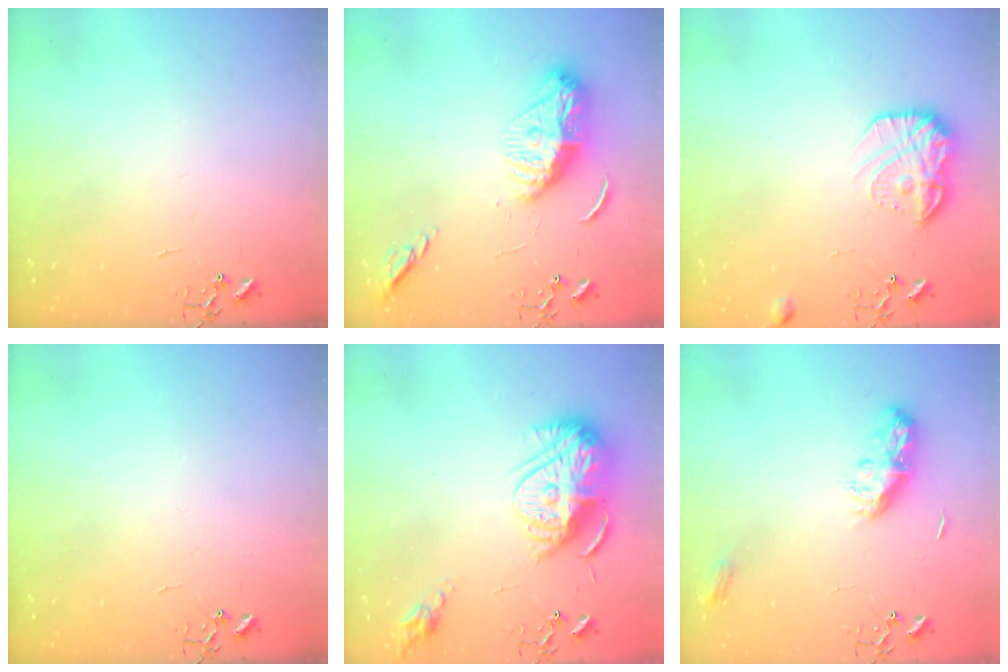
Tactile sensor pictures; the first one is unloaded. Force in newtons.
{"total": 13.7, "press": 13.6, "slide": 1.2}
{"total": 14.1, "press": 14.1, "slide": 0.8}
{"total": 0.0}
{"total": 15.8, "press": 15.8, "slide": 1.4}
{"total": 9.0, "press": 9.0, "slide": 0.1}